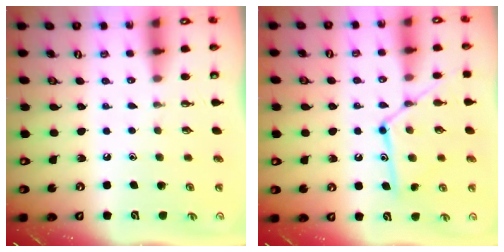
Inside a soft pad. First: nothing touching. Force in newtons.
{"total": 13.9, "press": 13.9, "slide": 0.8}